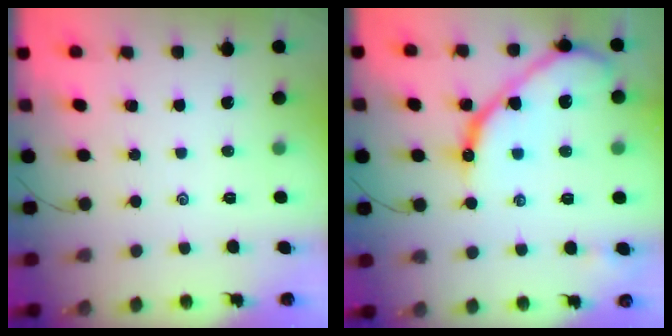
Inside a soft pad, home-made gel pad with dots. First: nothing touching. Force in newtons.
{"total": 13.8, "press": 13.7, "slide": 1.2}